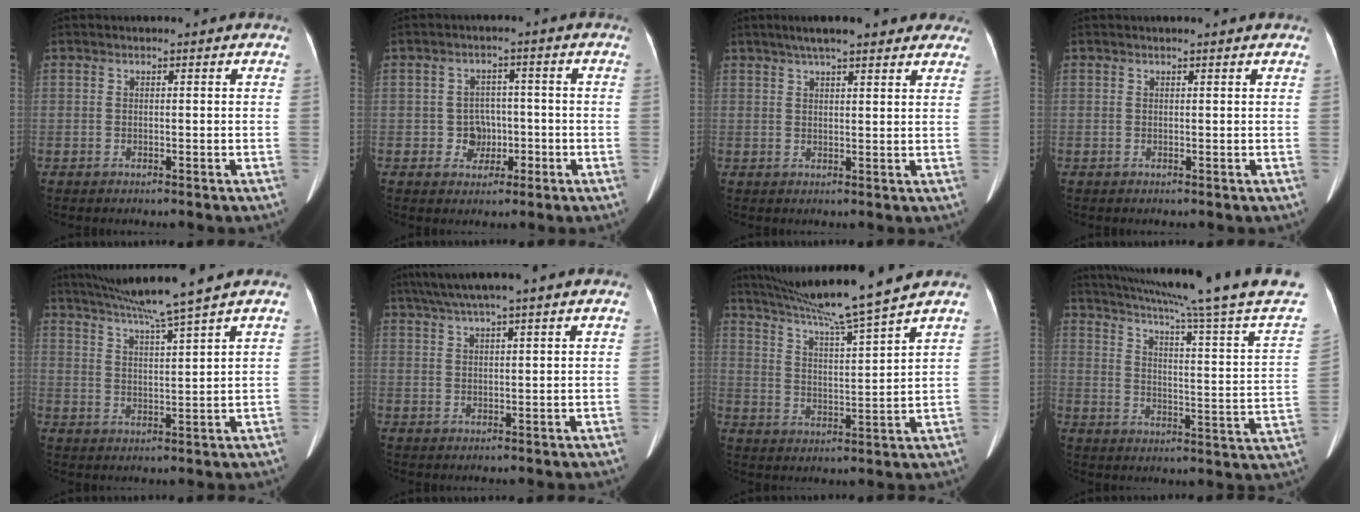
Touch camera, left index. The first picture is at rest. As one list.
[{"total": 3.9, "force": [-1.1, 3.5, 1.2], "torque": [-0.017, 0.012, -0.013]}, {"total": 12.0, "force": [9.6, 2.3, 6.9], "torque": [-0.089, 0.035, 0.124]}, {"total": 1.9, "force": [1.8, 0.0, 0.7], "torque": [-0.010, 0.013, 0.018]}, {"total": 9.8, "force": [8.3, -2.2, 4.7], "torque": [-0.082, 0.000, 0.139]}, {"total": 7.4, "force": [5.7, -0.9, 4.6], "torque": [-0.081, 0.034, 0.092]}, {"total": 14.1, "force": [12.1, -2.3, 6.8], "torque": [-0.119, -0.008, 0.199]}, {"total": 24.8, "force": [21.1, -3.2, 12.5], "torque": [-0.209, -0.076, 0.278]}]